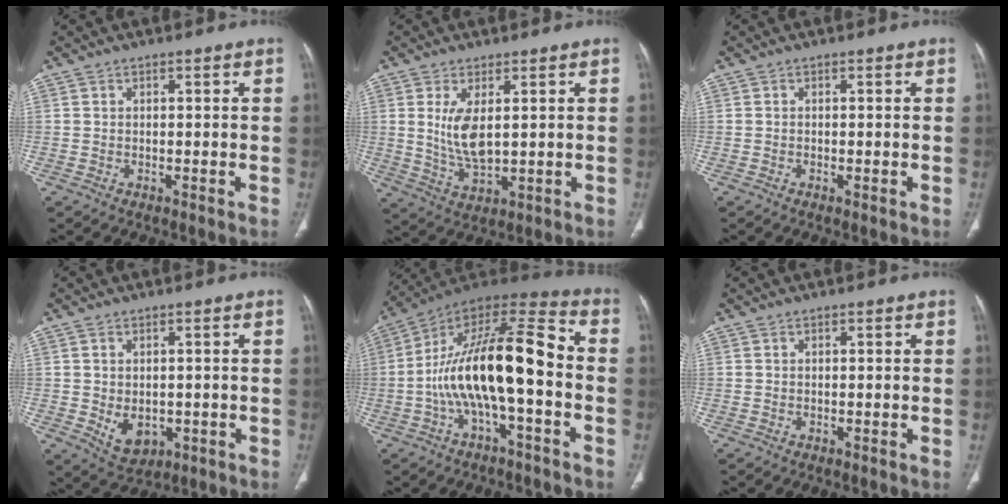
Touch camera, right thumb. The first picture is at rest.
{"total": 7.5, "force": [1.5, 3.2, 6.5], "torque": [-0.130, -0.020, 0.043]}
{"total": 0.6, "force": [-0.2, 0.1, 0.6], "torque": [-0.013, -0.002, -0.002]}
{"total": 5.9, "force": [-1.0, 4.1, 4.0], "torque": [-0.053, -0.004, 0.003]}
{"total": 20.1, "force": [-3.1, 6.9, 18.6], "torque": [-0.330, 0.067, -0.055]}
{"total": 0.0}